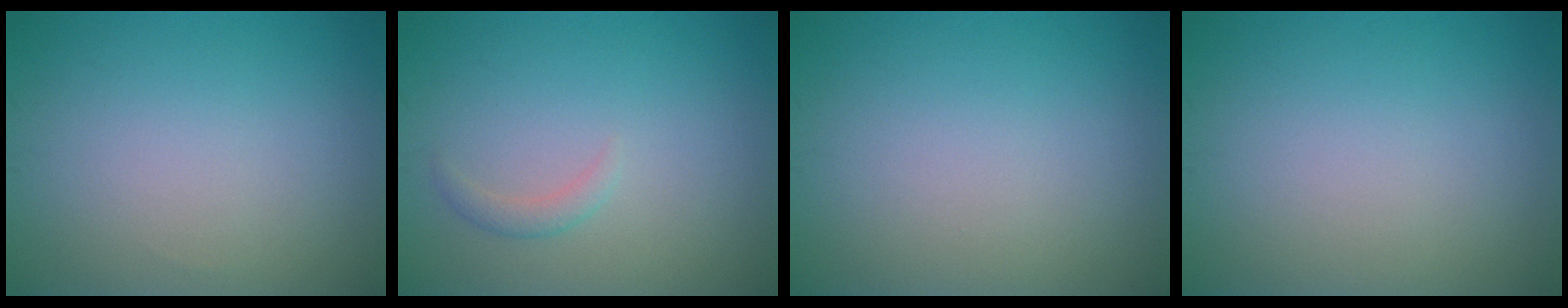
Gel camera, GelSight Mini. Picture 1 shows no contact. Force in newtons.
{"total": 1.1, "press": 1.1, "slide": 0.1}
{"total": 0.0}
{"total": 0.0}